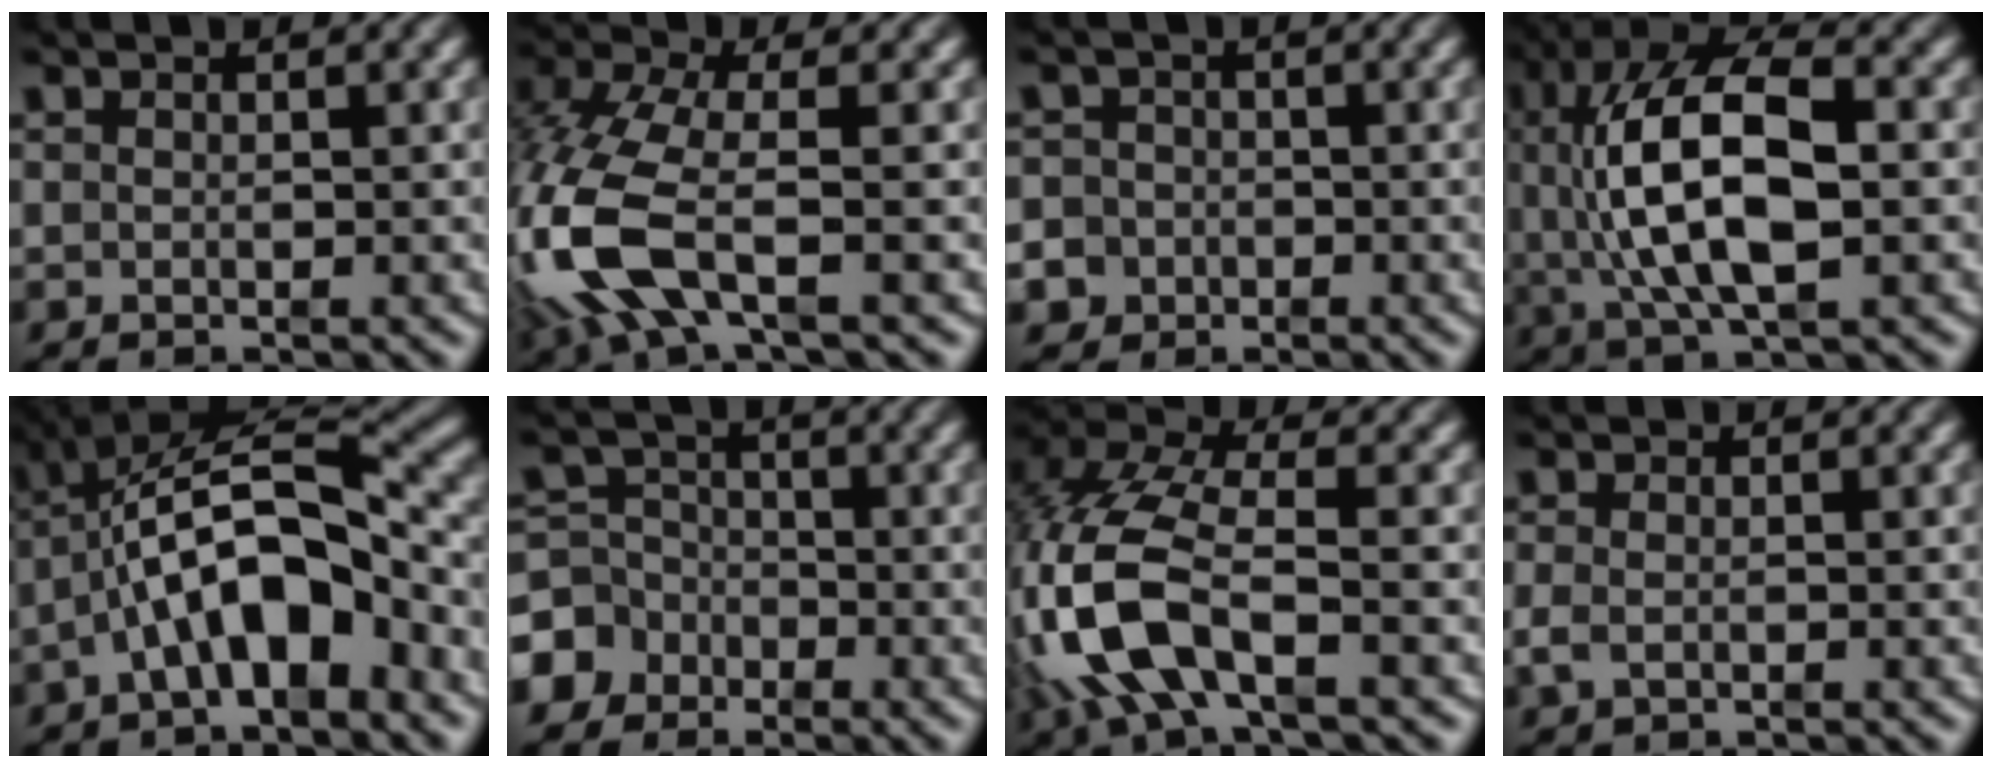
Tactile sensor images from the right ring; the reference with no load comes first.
{"total": 7.3, "force": [-1.1, 4.3, 5.9], "torque": [-0.176, -0.028, -0.005]}
{"total": 5.3, "force": [-2.1, 4.8, 0.8], "torque": [-0.026, -0.023, -0.036]}
{"total": 11.2, "force": [0.7, 5.8, 9.6], "torque": [-0.173, -0.004, 0.018]}
{"total": 9.6, "force": [-0.3, 5.6, 7.8], "torque": [-0.140, -0.005, -0.001]}
{"total": 6.8, "force": [-2.8, 5.9, 1.9], "torque": [-0.033, -0.023, -0.047]}
{"total": 7.0, "force": [-0.2, 4.2, 5.7], "torque": [-0.165, -0.015, 0.000]}
{"total": 1.2, "force": [-0.8, 0.5, 0.8], "torque": [-0.027, -0.008, -0.008]}